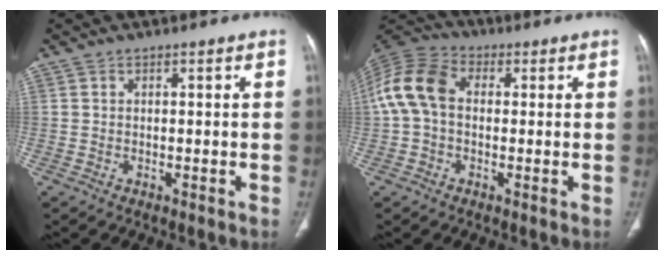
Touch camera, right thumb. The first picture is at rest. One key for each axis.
{"total": 10.7, "fx": 0.7, "fy": 7.6, "fz": 7.5, "tx": -0.157, "ty": 0.033, "tz": 0.003}